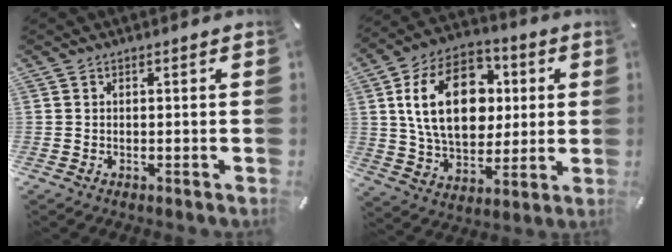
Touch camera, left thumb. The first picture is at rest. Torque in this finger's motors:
{"motor_torque": [2.51, 2.50, 1.86, -0.91, 0.53]}